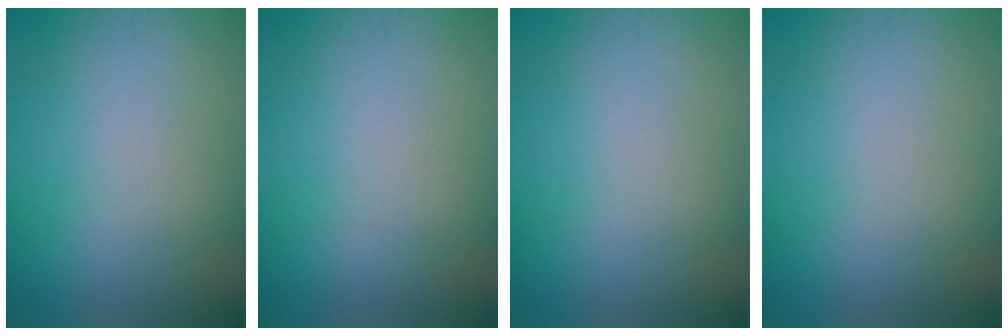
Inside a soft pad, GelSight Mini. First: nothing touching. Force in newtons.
{"total": 0.0}
{"total": 0.0}
{"total": 0.0}